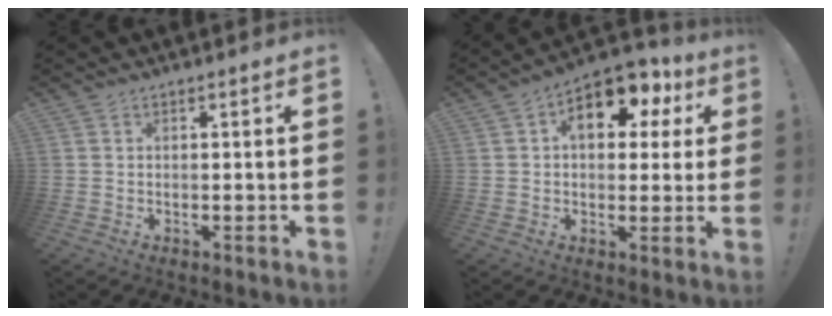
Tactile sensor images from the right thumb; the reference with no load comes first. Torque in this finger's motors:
{"motor_torque": [0.89, 2.56, 1.15, 0.29, 0.14]}